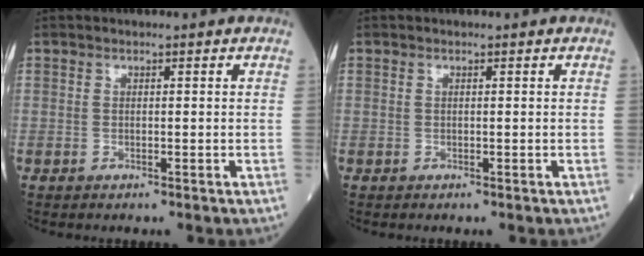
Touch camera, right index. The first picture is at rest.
{"total": 0.0}